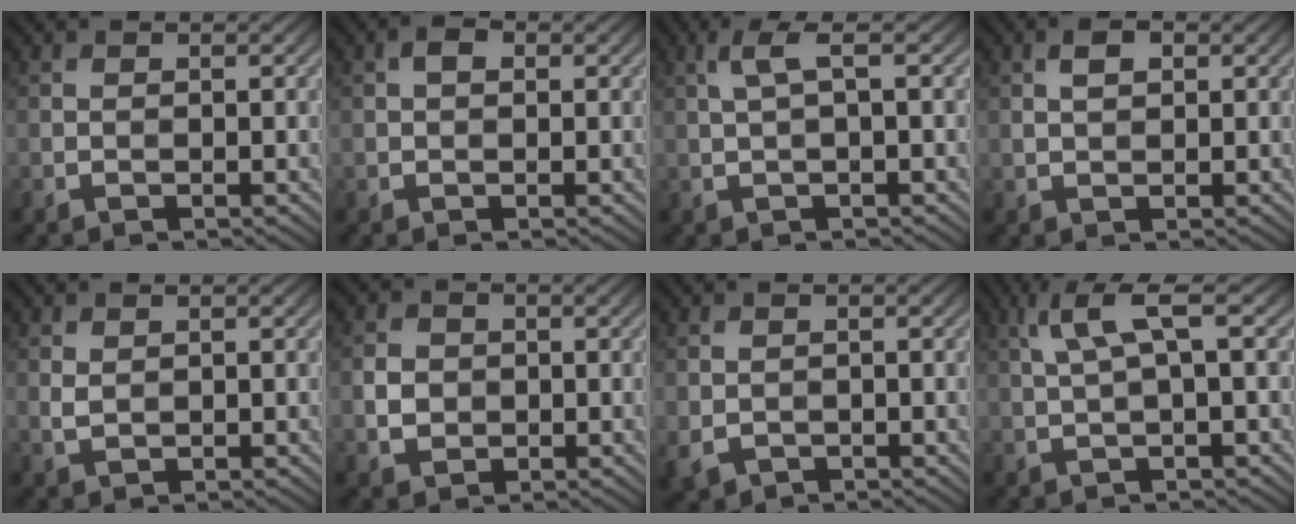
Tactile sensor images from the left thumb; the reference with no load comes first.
{"total": 1.5, "force": [0.5, 1.0, 1.1], "torque": [-0.019, 0.004, 0.003]}
{"total": 2.8, "force": [0.8, 0.5, 2.7], "torque": [-0.055, 0.011, 0.013]}
{"total": 2.0, "force": [0.9, 1.0, 1.5], "torque": [-0.030, 0.002, 0.014]}
{"total": 1.2, "force": [0.5, 0.8, 0.8], "torque": [-0.024, -0.003, 0.014]}
{"total": 2.6, "force": [-0.1, 2.3, 1.0], "torque": [-0.025, -0.005, -0.005]}
{"total": 2.3, "force": [-0.9, 1.8, 1.2], "torque": [-0.033, -0.016, -0.016]}
{"total": 5.1, "force": [1.8, 0.8, 4.7], "torque": [-0.104, 0.017, 0.037]}